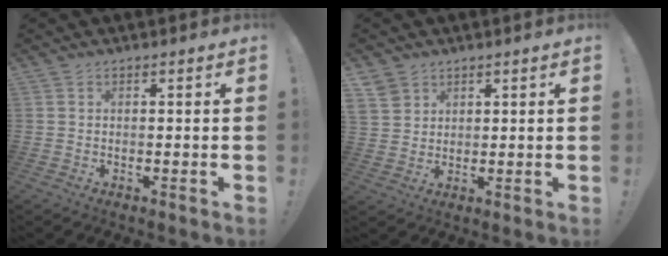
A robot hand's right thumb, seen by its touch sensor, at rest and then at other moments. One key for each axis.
{"total": 4.4, "fx": 3.1, "fy": 3.0, "fz": 0.8, "tx": -0.016, "ty": -0.015, "tz": 0.060}